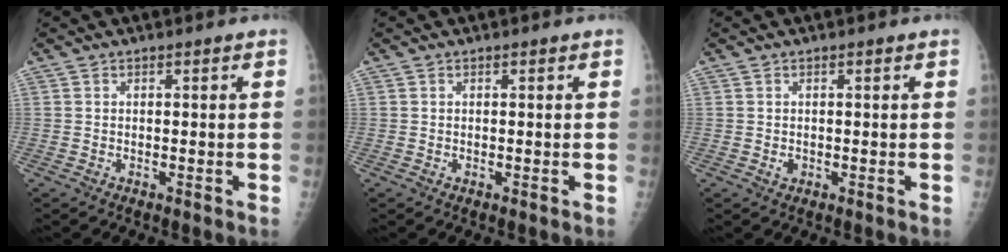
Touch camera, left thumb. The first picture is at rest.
{"total": 0.0}
{"total": 1.0, "force": [0.0, 0.8, 0.5], "torque": [-0.005, 0.000, 0.002]}